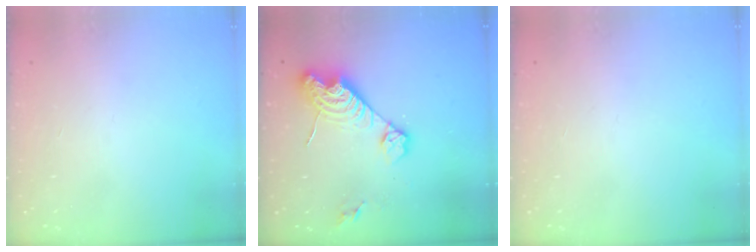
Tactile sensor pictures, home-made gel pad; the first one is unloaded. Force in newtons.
{"total": 14.0, "press": 13.9, "slide": 1.2}
{"total": 0.0}